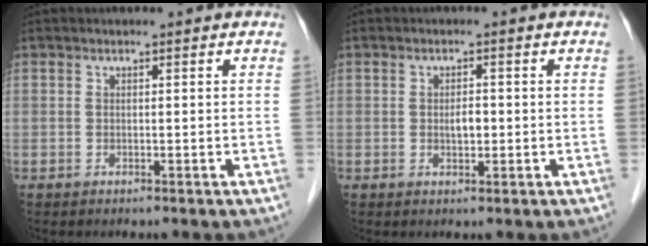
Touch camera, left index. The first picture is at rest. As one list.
[{"total": 2.0, "force": [-0.3, 0.9, 1.7], "torque": [-0.030, 0.001, -0.003]}]